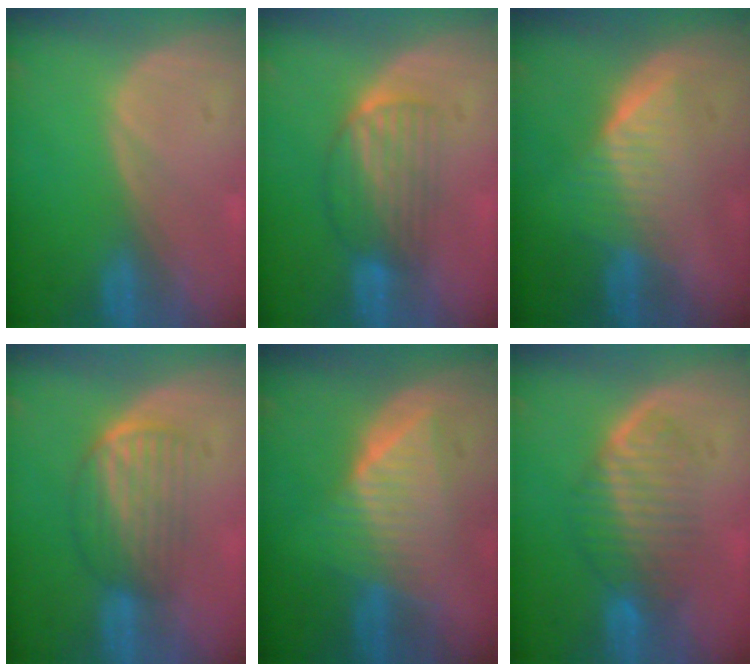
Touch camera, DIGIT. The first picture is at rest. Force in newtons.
{"total": 6.8, "press": 5.9, "slide": 3.4}
{"total": 6.4, "press": 5.8, "slide": 2.6}
{"total": 7.0, "press": 5.9, "slide": 3.7}
{"total": 7.1, "press": 7.1, "slide": 0.2}
{"total": 6.6, "press": 6.4, "slide": 1.7}